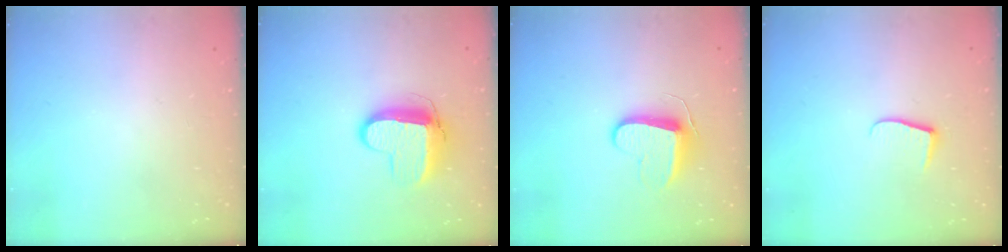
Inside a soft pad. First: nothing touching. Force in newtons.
{"total": 11.1, "press": 11.0, "slide": 0.9}
{"total": 9.9, "press": 9.9, "slide": 0.3}
{"total": 5.5, "press": 5.5, "slide": 0.5}